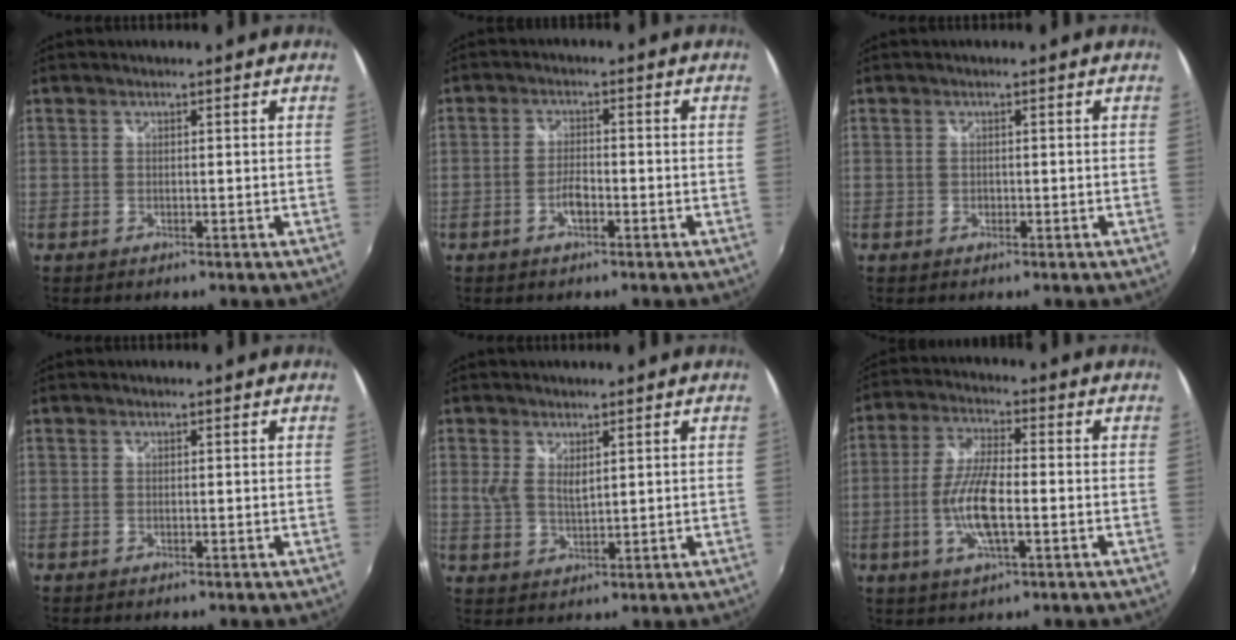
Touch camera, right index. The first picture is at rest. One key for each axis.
{"total": 3.2, "fx": -1.6, "fy": 1.2, "fz": 2.4, "tx": -0.054, "ty": 0.002, "tz": -0.031}
{"total": 0.6, "fx": -0.2, "fy": 0.6, "fz": 0.1, "tx": 0.000, "ty": -0.003, "tz": -0.003}
{"total": 0.0}
{"total": 3.9, "fx": 1.6, "fy": 1.8, "fz": 3.1, "tx": -0.054, "ty": -0.004, "tz": 0.031}
{"total": 9.8, "fx": -2.4, "fy": 2.6, "fz": 9.1, "tx": -0.188, "ty": -0.003, "tz": -0.048}